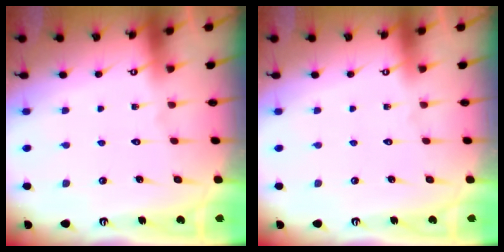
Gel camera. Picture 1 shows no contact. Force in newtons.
{"total": 0.0}